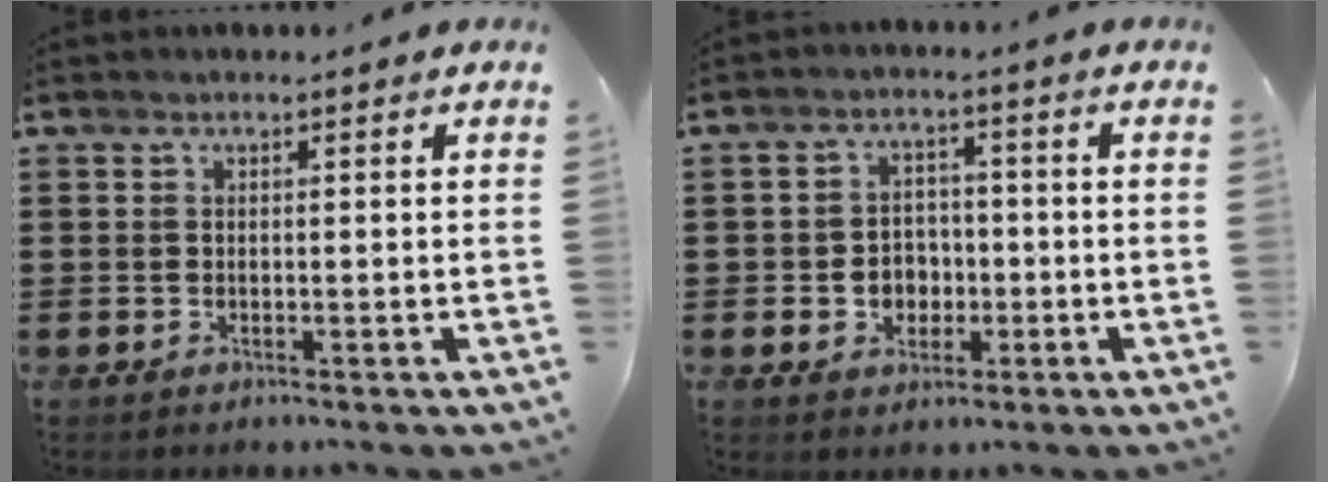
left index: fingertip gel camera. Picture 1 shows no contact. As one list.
[{"total": 4.0, "force": [-1.1, 3.5, 1.7], "torque": [-0.035, 0.005, -0.027]}]